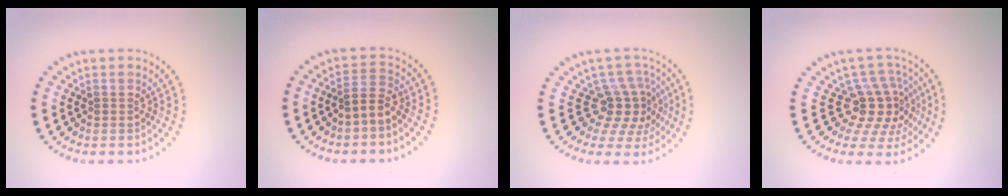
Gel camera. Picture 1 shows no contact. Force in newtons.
{"total": 2.0, "press": 1.8, "slide": 0.9}
{"total": 4.0, "press": 2.9, "slide": 2.7}
{"total": 4.6, "press": 3.5, "slide": 3.0}